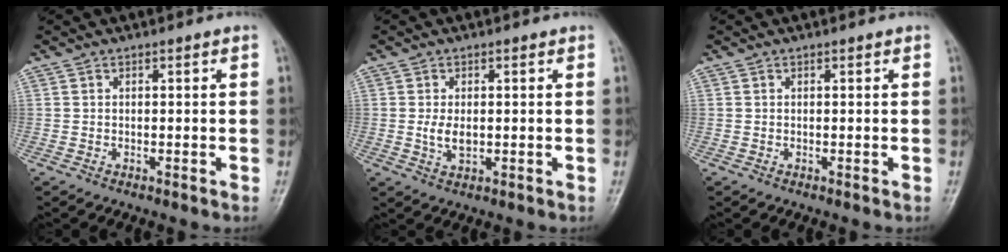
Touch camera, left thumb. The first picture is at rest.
{"total": 3.0, "force": [0.1, 1.8, 2.4], "torque": [-0.045, -0.006, 0.004]}
{"total": 0.0}